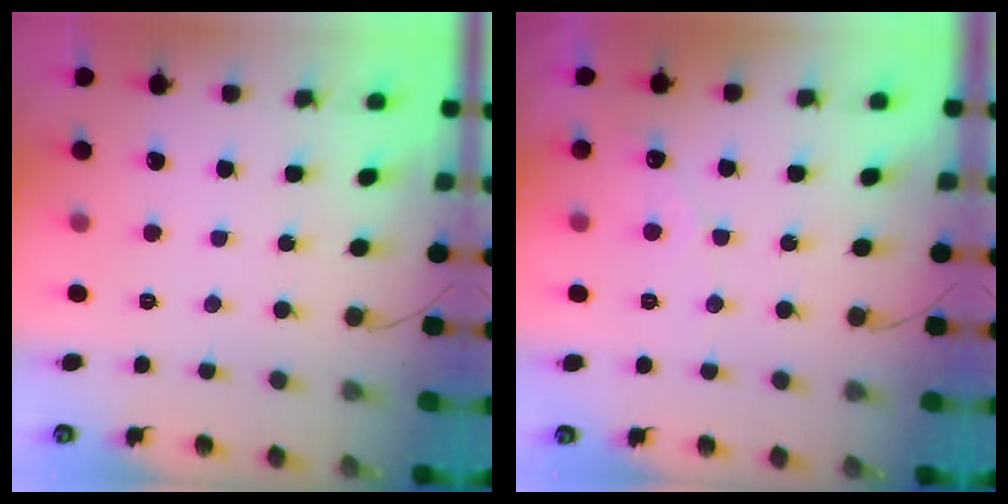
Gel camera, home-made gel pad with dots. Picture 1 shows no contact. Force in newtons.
{"total": 2.4, "press": 2.4, "slide": 0.1}